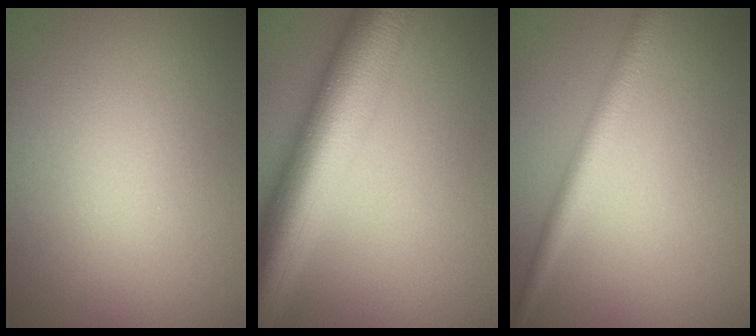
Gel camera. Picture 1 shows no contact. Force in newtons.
{"total": 11.0, "press": 11.0, "slide": 0.3}
{"total": 2.7, "press": 2.7, "slide": 0.2}